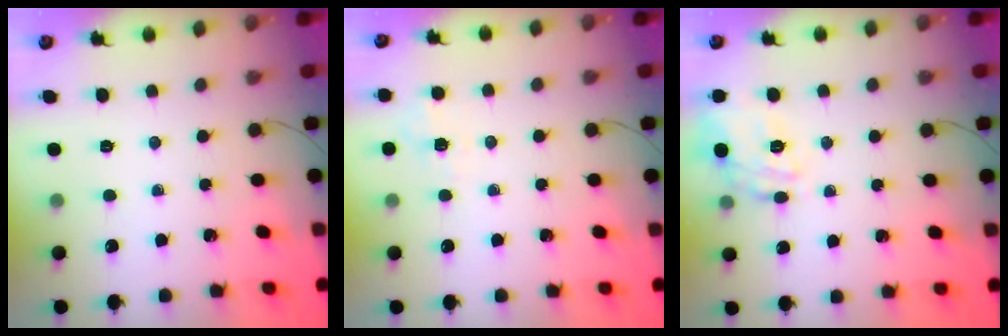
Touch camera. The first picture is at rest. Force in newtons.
{"total": 2.1, "press": 1.1, "slide": 1.9}
{"total": 15.9, "press": 15.9, "slide": 0.7}